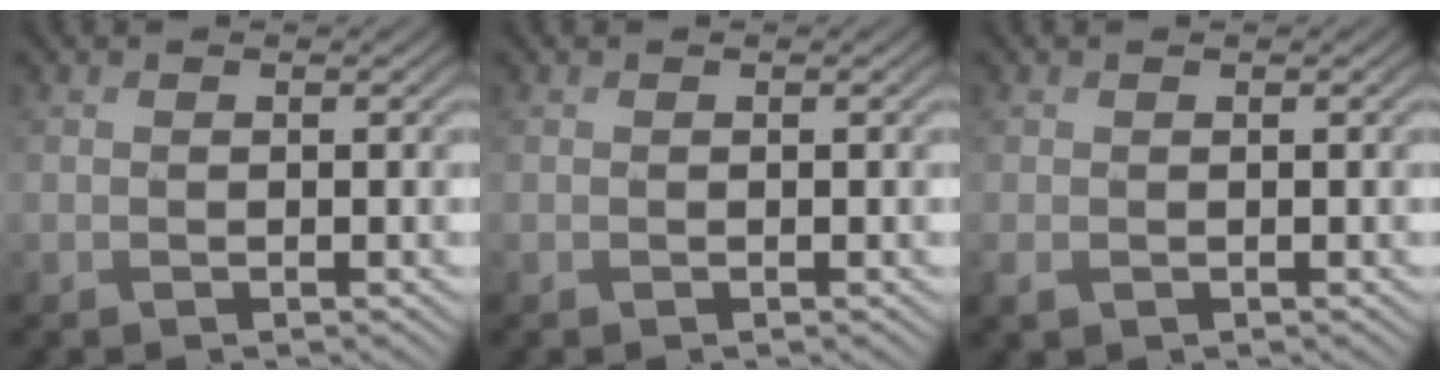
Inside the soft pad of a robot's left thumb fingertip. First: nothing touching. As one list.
[{"total": 0.0}, {"total": 1.2, "force": [-0.4, 0.9, 0.7], "torque": [-0.027, -0.006, -0.006]}]